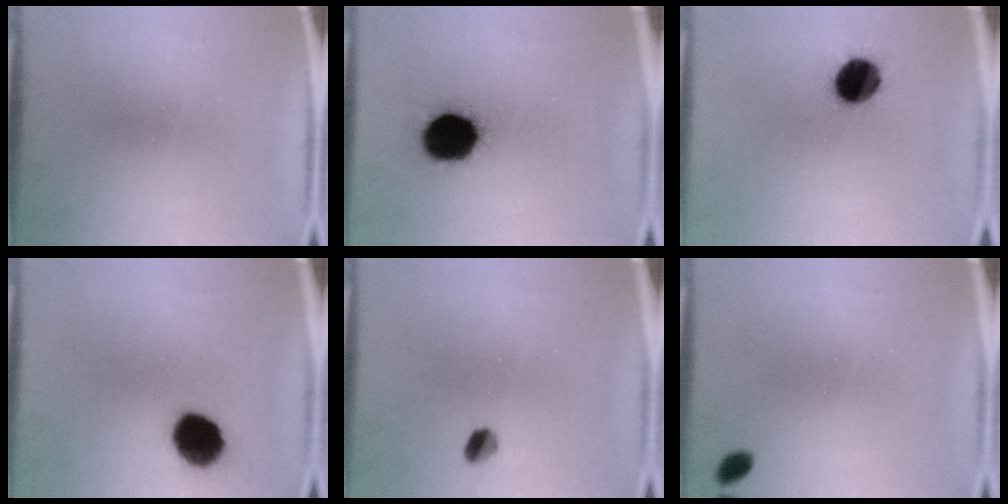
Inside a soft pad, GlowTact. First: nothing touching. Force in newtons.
{"total": 15.2}
{"total": 10.5}
{"total": 11.1}
{"total": 2.7}
{"total": 1.8}